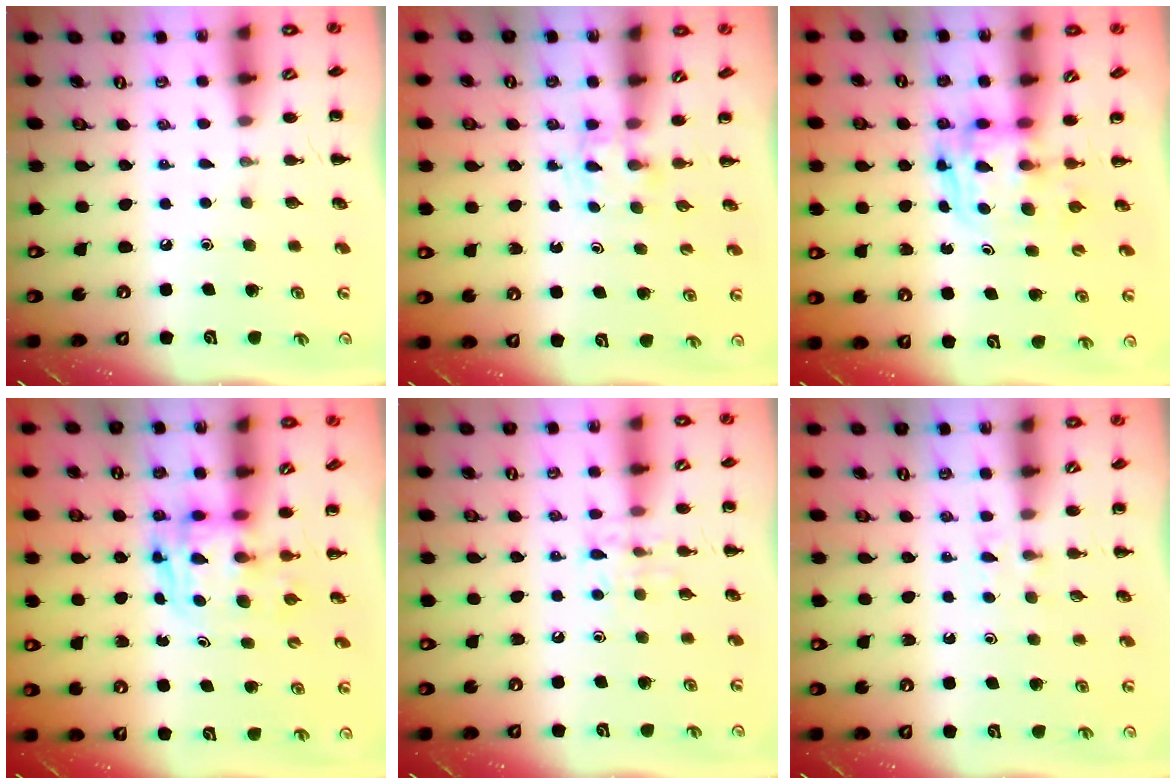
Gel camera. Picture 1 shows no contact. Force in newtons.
{"total": 1.7, "press": 1.4, "slide": 0.9}
{"total": 3.9, "press": 3.8, "slide": 0.8}
{"total": 2.6, "press": 2.6, "slide": 0.2}
{"total": 7.6, "press": 7.5, "slide": 1.0}
{"total": 2.8, "press": 2.5, "slide": 1.1}